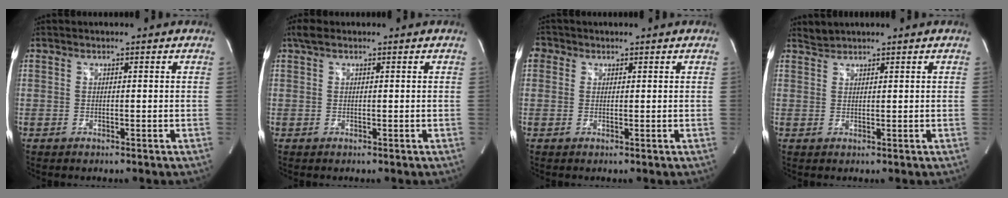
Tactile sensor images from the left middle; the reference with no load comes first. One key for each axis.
{"total": 1.7, "fx": 1.2, "fy": 0.8, "fz": 1.0, "tx": -0.024, "ty": 0.017, "tz": 0.023}
{"total": 2.3, "fx": 0.9, "fy": 2.1, "fz": 0.5, "tx": -0.002, "ty": 0.012, "tz": 0.013}
{"total": 1.5, "fx": 1.4, "fy": -0.2, "fz": -0.4, "tx": -0.001, "ty": 0.004, "tz": 0.032}